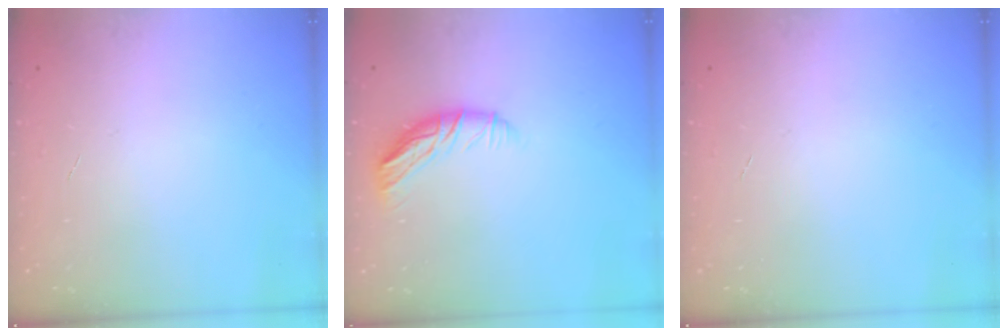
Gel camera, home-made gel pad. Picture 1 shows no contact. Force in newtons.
{"total": 10.7, "press": 10.5, "slide": 2.0}
{"total": 0.0}